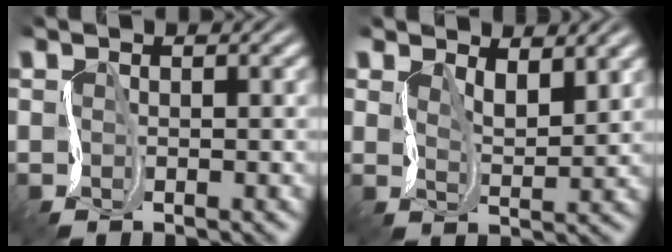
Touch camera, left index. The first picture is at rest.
{"total": 2.8, "force": [1.6, 1.1, 2.0], "torque": [-0.045, -0.011, 0.028]}